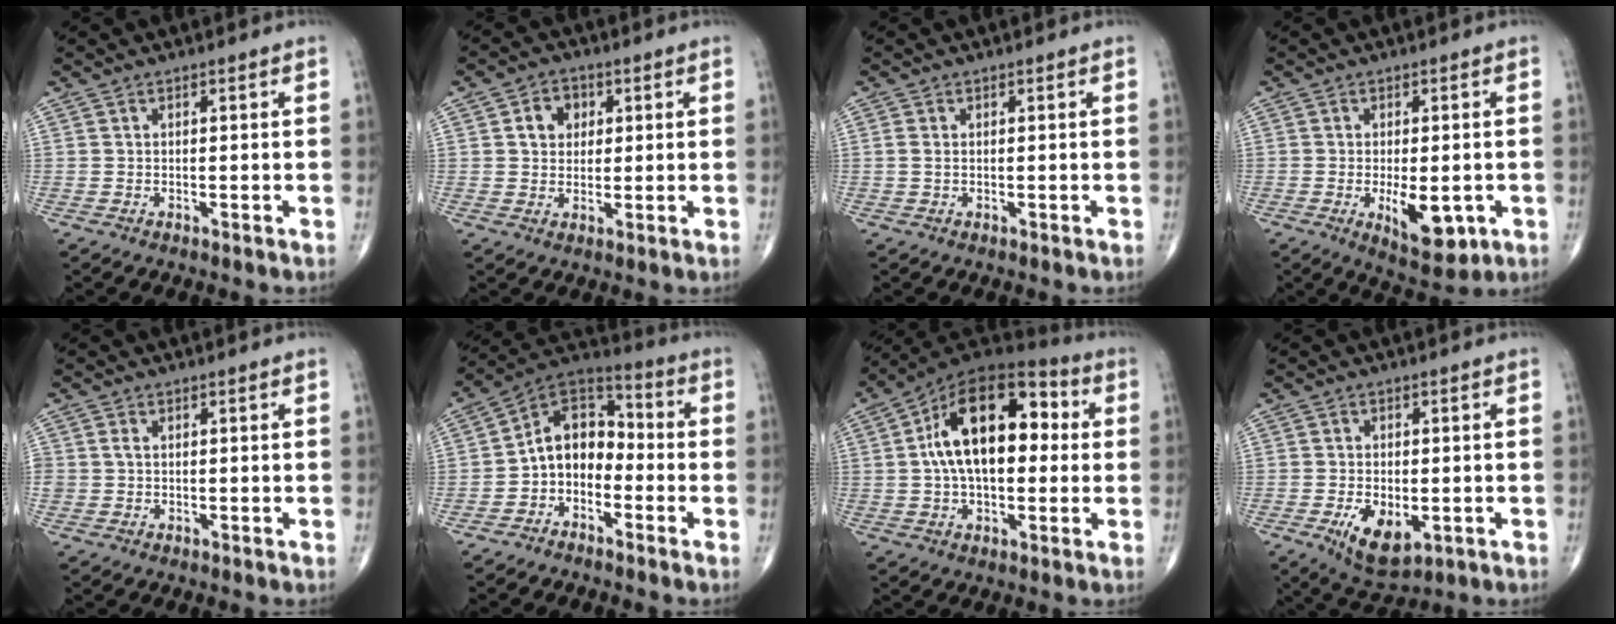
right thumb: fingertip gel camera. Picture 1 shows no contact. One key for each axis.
{"total": 5.2, "fx": 1.4, "fy": 4.3, "fz": 2.6, "tx": -0.016, "ty": 0.002, "tz": 0.020}
{"total": 1.1, "fx": 0.1, "fy": 0.7, "fz": 0.9, "tx": -0.022, "ty": 0.003, "tz": 0.001}
{"total": 8.9, "fx": -2.3, "fy": 3.9, "fz": 7.6, "tx": -0.099, "ty": -0.013, "tz": -0.024}
{"total": 1.4, "fx": 0.1, "fy": 1.1, "fz": 0.8, "tx": -0.014, "ty": 0.001, "tz": 0.004}
{"total": 10.1, "fx": -2.8, "fy": 7.4, "fz": 6.4, "tx": -0.077, "ty": 0.058, "tz": -0.068}
{"total": 20.3, "fx": 2.5, "fy": 11.4, "fz": 16.6, "tx": -0.254, "ty": 0.035, "tz": 0.029}
{"total": 8.4, "fx": -2.5, "fy": 4.5, "fz": 6.6, "tx": -0.103, "ty": -0.007, "tz": -0.030}